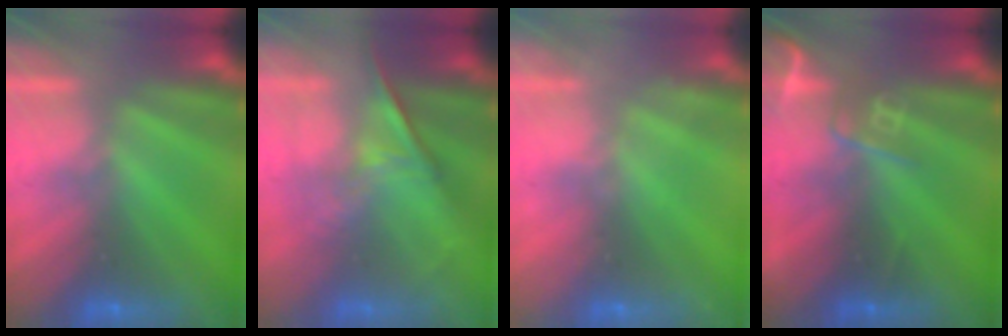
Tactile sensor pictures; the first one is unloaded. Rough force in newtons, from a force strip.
{"total": 1.1}
{"total": 2.3}
{"total": 2.7}